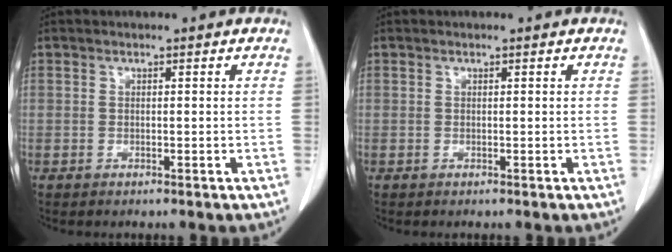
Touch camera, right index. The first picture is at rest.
{"total": 0.0}